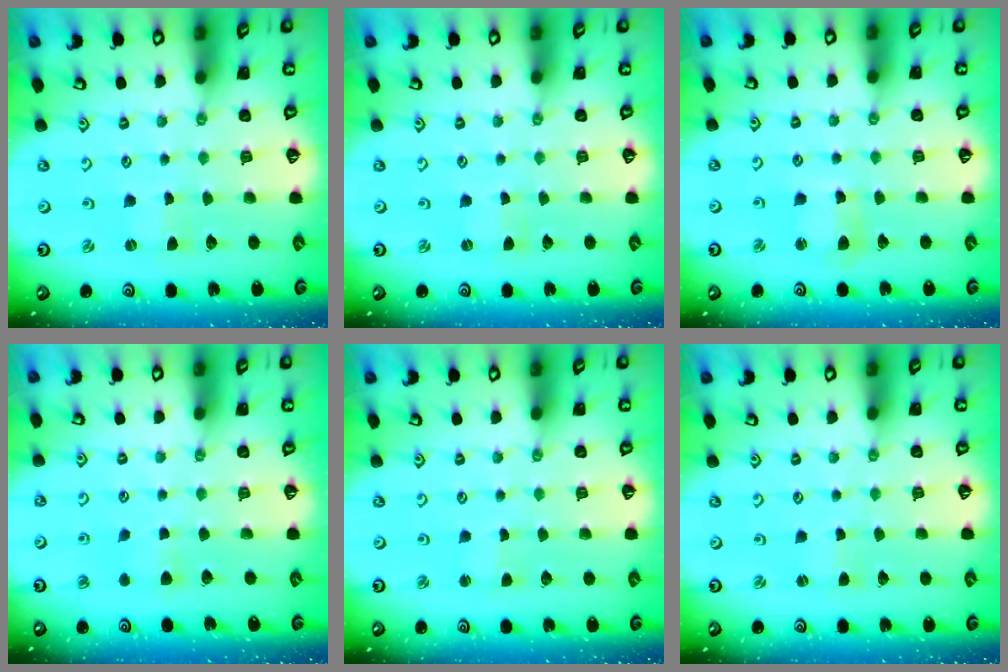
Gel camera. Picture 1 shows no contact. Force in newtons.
{"total": 0.0}
{"total": 5.0, "press": 4.9, "slide": 0.7}
{"total": 5.0, "press": 4.9, "slide": 0.7}
{"total": 1.6, "press": 1.6, "slide": 0.3}
{"total": 0.8, "press": 0.8, "slide": 0.2}